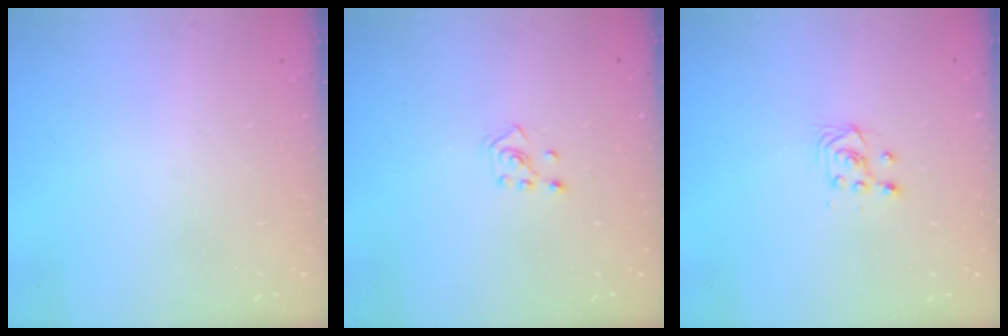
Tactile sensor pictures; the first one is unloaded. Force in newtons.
{"total": 2.6, "press": 2.5, "slide": 0.6}
{"total": 2.9, "press": 2.6, "slide": 1.3}